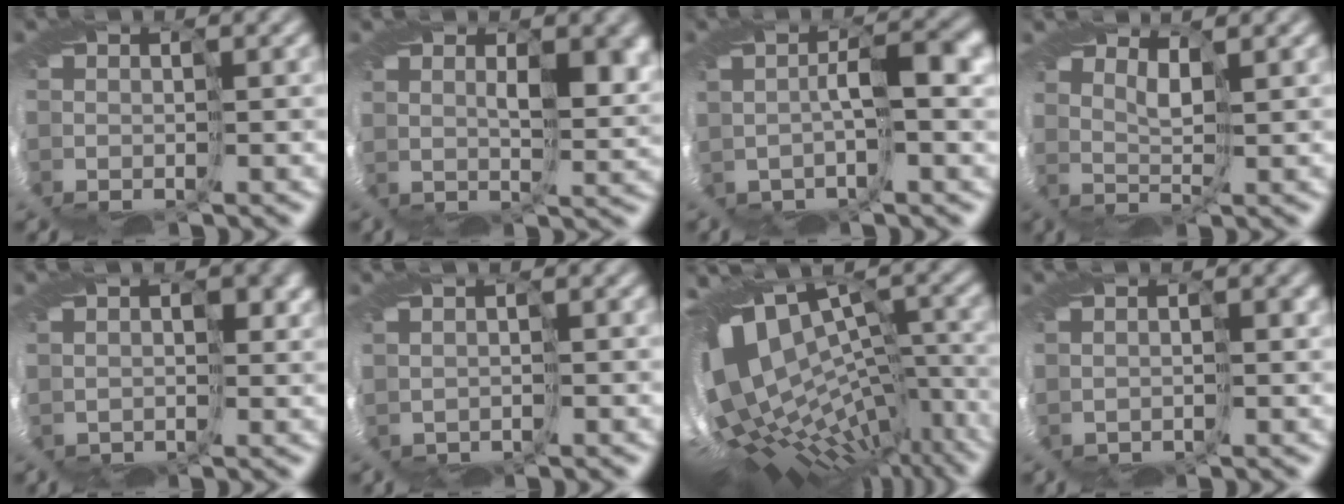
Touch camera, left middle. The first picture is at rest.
{"total": 2.8, "force": [1.4, 0.6, 2.4], "torque": [-0.055, 0.002, 0.027]}
{"total": 2.8, "force": [-0.1, 0.1, 2.8], "torque": [-0.063, 0.008, -0.006]}
{"total": 1.7, "force": [1.1, -1.2, -0.5], "torque": [-0.007, 0.002, 0.018]}
{"total": 3.3, "force": [1.7, 2.2, 1.7], "torque": [-0.020, 0.020, 0.033]}
{"total": 0.6, "force": [0.5, -0.1, -0.4], "torque": [0.005, 0.007, 0.018]}
{"total": 14.4, "force": [-2.9, 7.7, 11.8], "torque": [-0.197, 0.042, 0.014]}
{"total": 0.6, "force": [0.5, 0.2, 0.3], "torque": [0.000, 0.009, 0.015]}